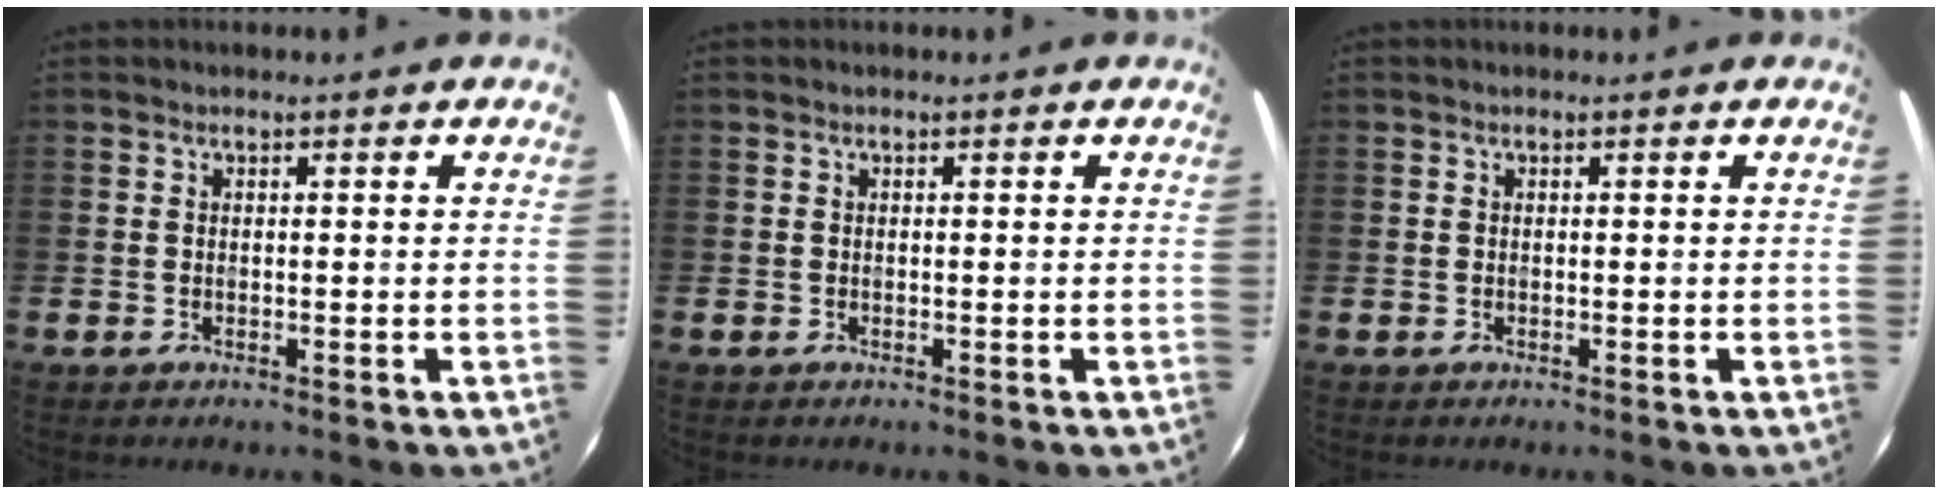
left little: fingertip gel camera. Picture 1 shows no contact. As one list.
[{"total": 0.0}, {"total": 0.0}]